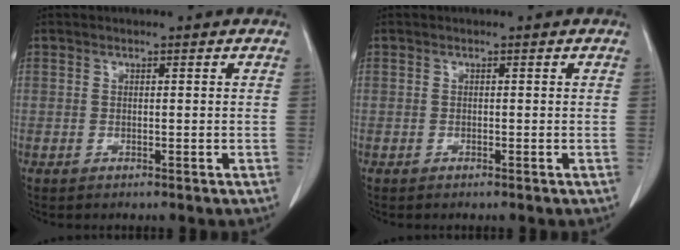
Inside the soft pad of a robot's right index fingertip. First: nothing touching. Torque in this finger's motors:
{"motor_torque": [-0.02, -0.01, 0.00, 0.02]}